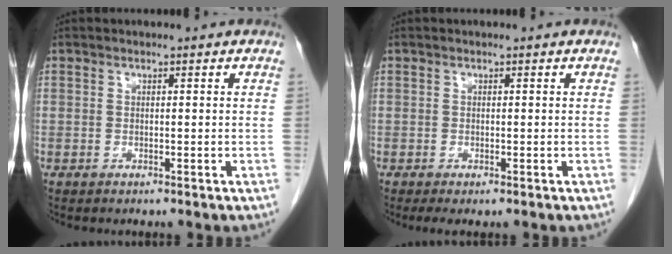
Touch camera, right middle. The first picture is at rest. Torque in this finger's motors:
{"motor_torque": [0.18, 0.18, -0.09, 0.01]}